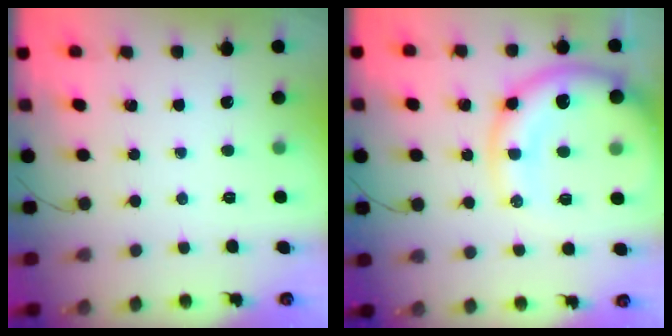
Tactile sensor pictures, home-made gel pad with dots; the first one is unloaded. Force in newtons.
{"total": 16.2, "press": 15.8, "slide": 3.7}